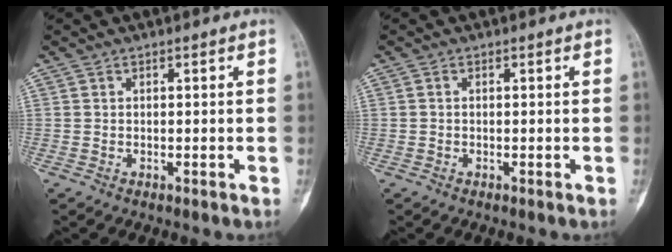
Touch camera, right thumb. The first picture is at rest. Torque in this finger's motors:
{"motor_torque": [-0.40, 0.10, -0.08, 0.06, 0.00]}